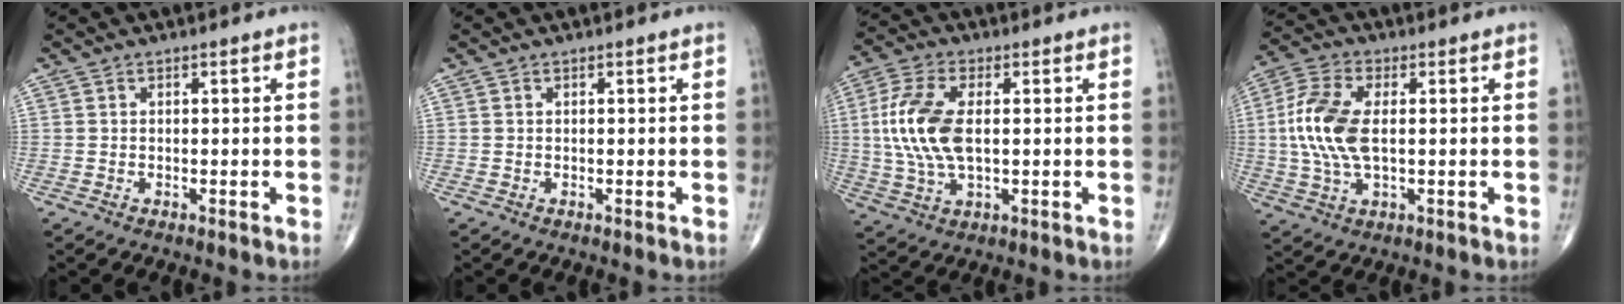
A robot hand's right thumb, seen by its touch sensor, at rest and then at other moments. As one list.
[{"total": 0.0}, {"total": 12.8, "force": [0.9, 6.4, 11.1], "torque": [-0.248, 0.005, 0.018]}, {"total": 11.7, "force": [0.6, 5.9, 10.1], "torque": [-0.232, 0.009, 0.010]}]